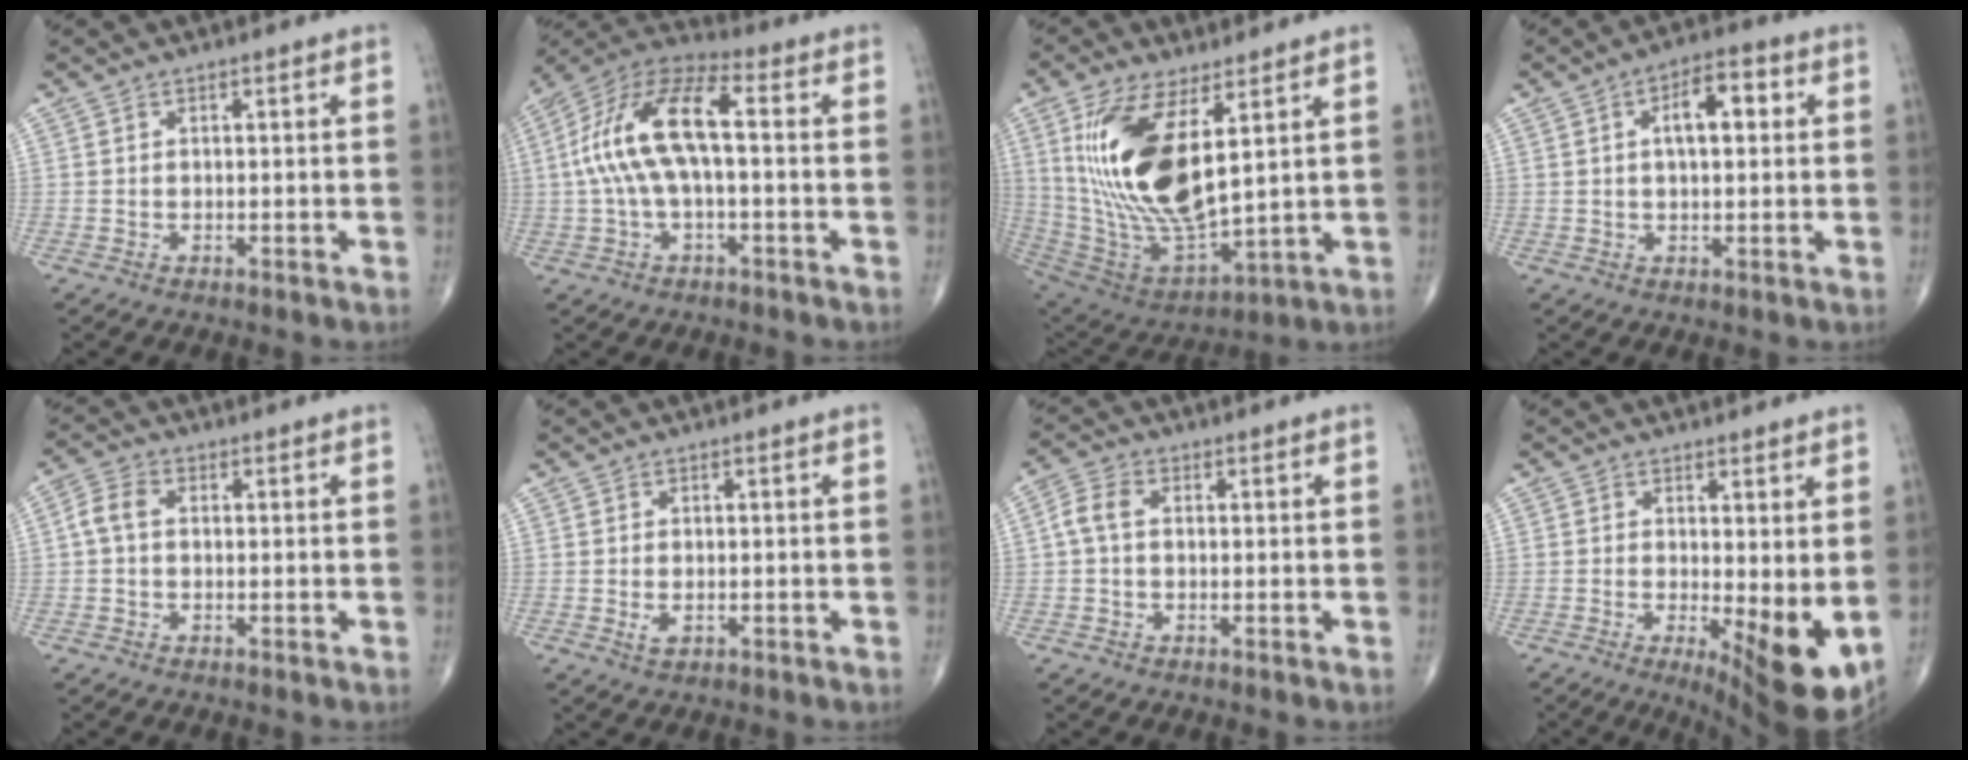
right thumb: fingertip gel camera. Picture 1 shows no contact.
{"total": 15.6, "force": [0.6, 6.5, 14.1], "torque": [-0.292, 0.048, 0.005]}
{"total": 21.0, "force": [6.1, 8.6, 18.2], "torque": [-0.367, -0.033, 0.130]}
{"total": 7.8, "force": [1.8, 3.6, 6.7], "torque": [-0.092, 0.012, 0.022]}
{"total": 4.0, "force": [0.2, 2.7, 2.9], "torque": [-0.058, 0.013, -0.004]}
{"total": 2.1, "force": [-0.5, 1.2, 1.6], "torque": [-0.030, -0.003, -0.006]}
{"total": 4.0, "force": [0.2, 2.6, 3.0], "torque": [-0.064, 0.012, -0.003]}
{"total": 9.8, "force": [-0.6, 3.1, 9.3], "torque": [-0.129, -0.024, -0.003]}